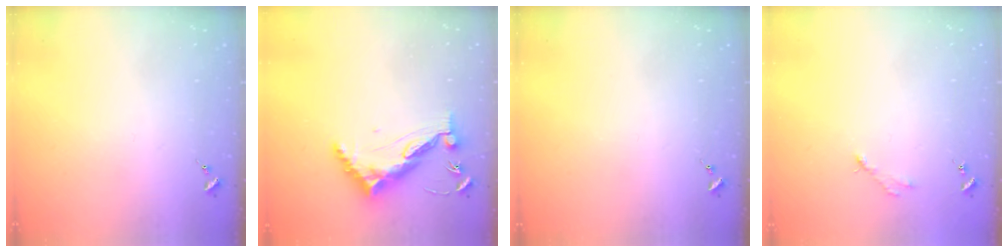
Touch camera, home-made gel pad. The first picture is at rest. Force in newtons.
{"total": 12.1, "press": 12.0, "slide": 1.2}
{"total": 0.0}
{"total": 2.8, "press": 2.8, "slide": 0.4}